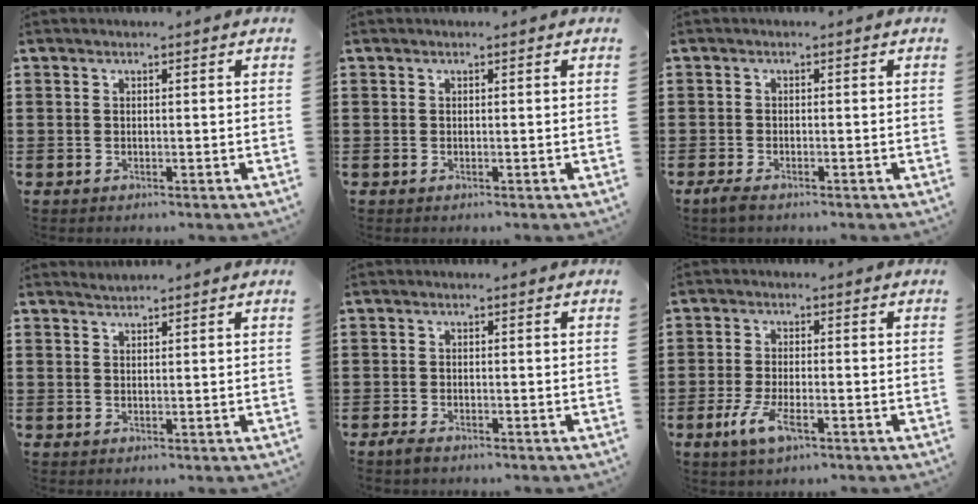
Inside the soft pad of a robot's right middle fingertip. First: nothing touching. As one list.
[{"total": 0.0}, {"total": 1.4, "force": [-1.0, 0.4, 0.9], "torque": [-0.026, -0.005, -0.021]}, {"total": 1.0, "force": [1.0, -0.1, 0.0], "torque": [-0.001, 0.000, 0.019]}, {"total": 1.4, "force": [-1.1, 0.5, 0.7], "torque": [-0.023, -0.004, -0.023]}, {"total": 5.3, "force": [-2.2, 1.6, 4.5], "torque": [-0.105, -0.011, -0.047]}]